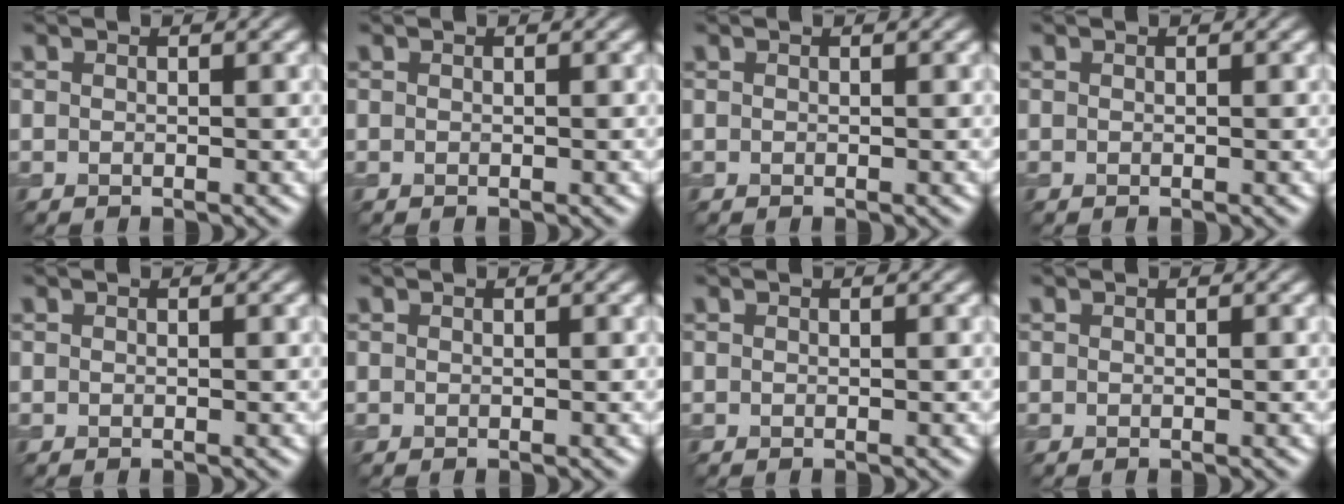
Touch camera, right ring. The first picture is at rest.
{"total": 0.0}
{"total": 0.0}
{"total": 0.0}
{"total": 0.0}
{"total": 0.0}
{"total": 0.0}
{"total": 0.0}